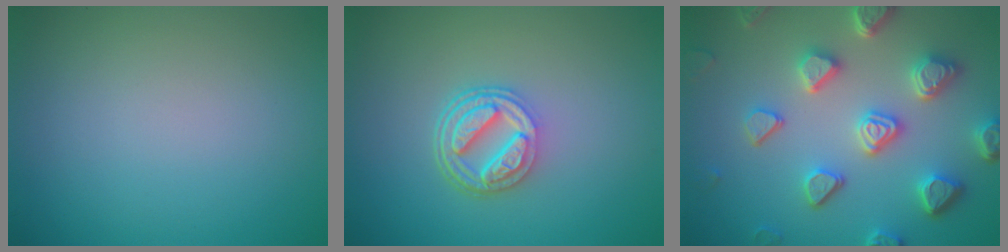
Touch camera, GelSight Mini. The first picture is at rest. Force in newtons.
{"total": 4.6, "press": 3.4, "slide": 3.1}
{"total": 6.3, "press": 5.2, "slide": 3.5}